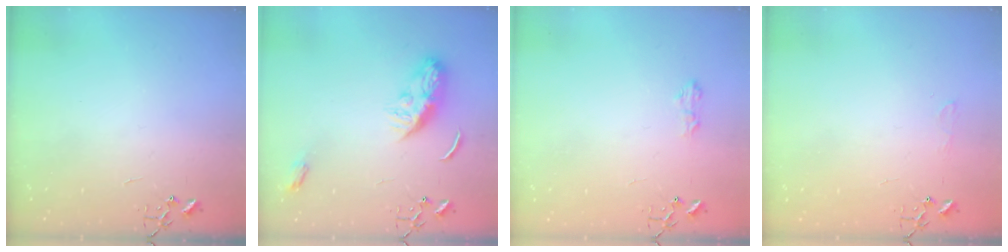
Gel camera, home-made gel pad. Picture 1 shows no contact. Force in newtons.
{"total": 9.5, "press": 9.5, "slide": 0.2}
{"total": 5.9, "press": 5.9, "slide": 0.8}
{"total": 4.7, "press": 4.6, "slide": 0.7}